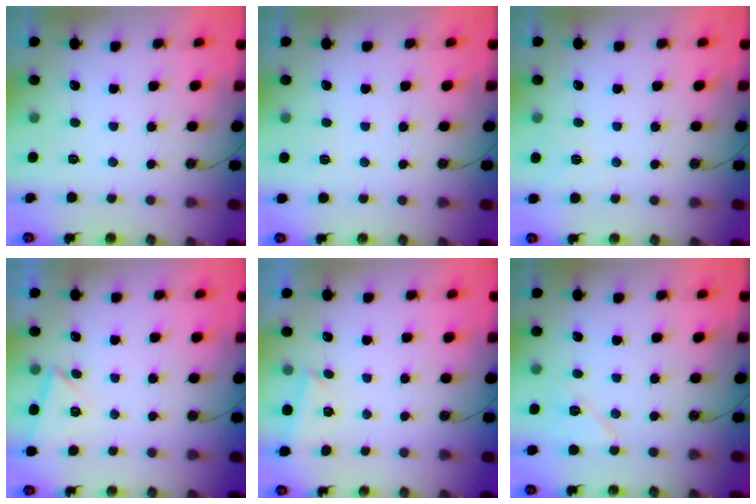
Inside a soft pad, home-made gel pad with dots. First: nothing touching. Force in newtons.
{"total": 1.9, "press": 1.6, "slide": 1.0}
{"total": 3.0, "press": 2.4, "slide": 1.8}
{"total": 3.3, "press": 2.9, "slide": 1.6}
{"total": 2.3, "press": 2.2, "slide": 0.9}
{"total": 8.6, "press": 8.0, "slide": 3.2}